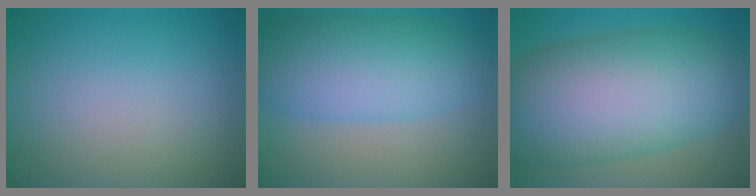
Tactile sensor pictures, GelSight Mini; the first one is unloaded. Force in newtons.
{"total": 7.5, "press": 7.5, "slide": 0.1}
{"total": 13.7, "press": 13.7, "slide": 0.5}